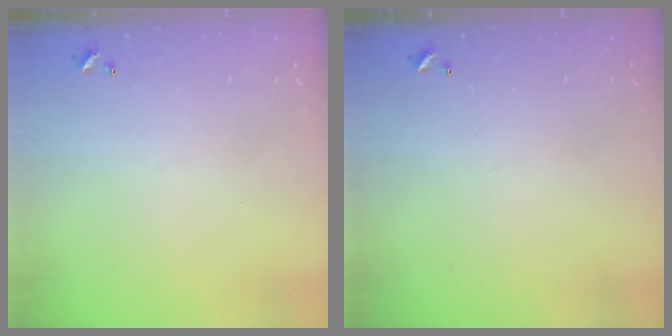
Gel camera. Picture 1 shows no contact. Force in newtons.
{"total": 0.0}